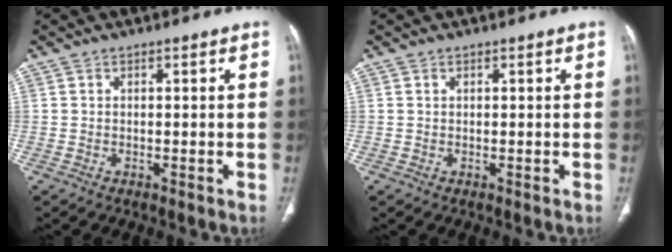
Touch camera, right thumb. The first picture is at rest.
{"total": 0.0}